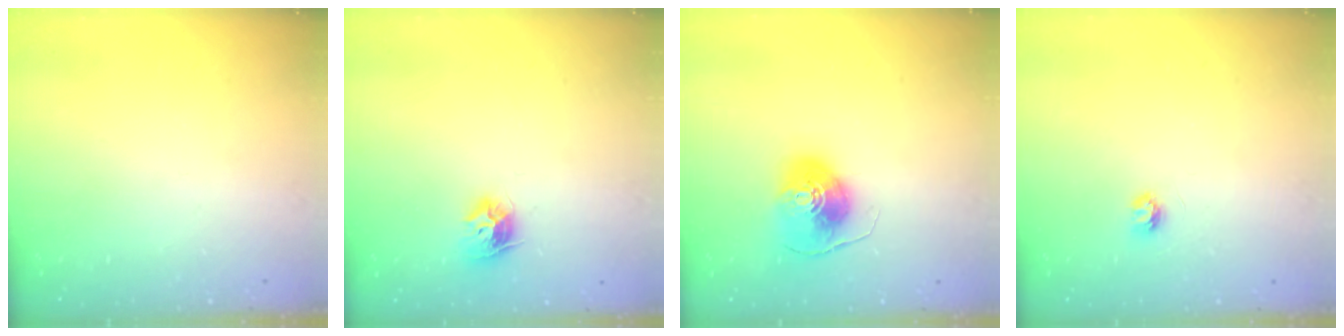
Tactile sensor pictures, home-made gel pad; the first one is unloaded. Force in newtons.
{"total": 9.3, "press": 9.3, "slide": 0.2}
{"total": 9.9, "press": 9.8, "slide": 1.1}
{"total": 3.4, "press": 3.4, "slide": 0.4}